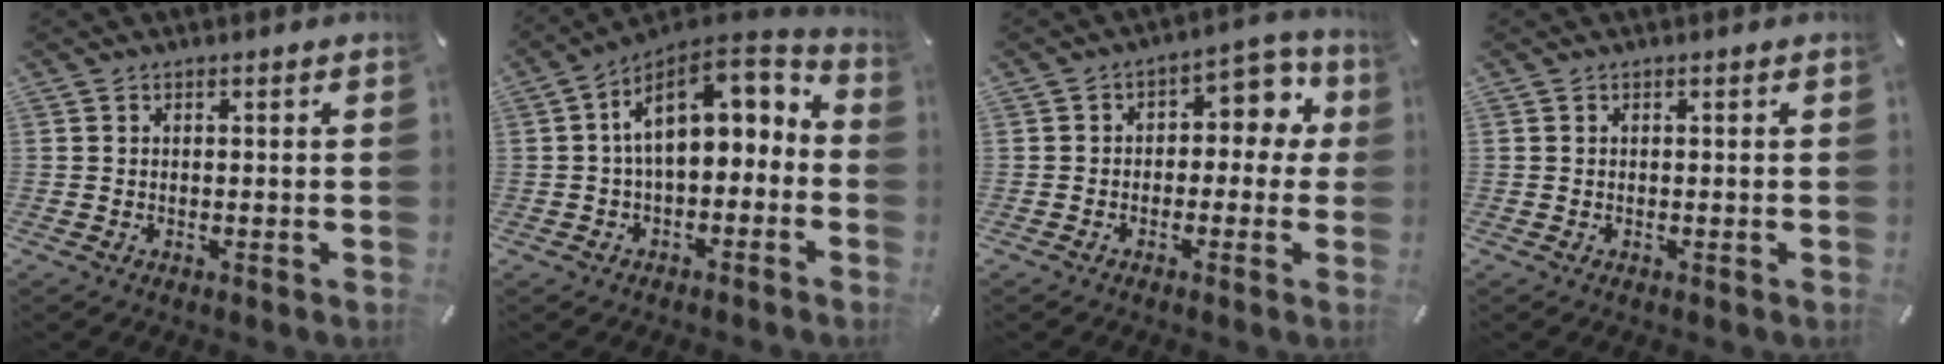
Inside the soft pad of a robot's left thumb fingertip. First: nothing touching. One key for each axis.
{"total": 12.9, "fx": 3.3, "fy": 7.6, "fz": 9.9, "tx": -0.156, "ty": -0.030, "tz": 0.061}
{"total": 7.6, "fx": 1.2, "fy": 5.2, "fz": 5.4, "tx": -0.064, "ty": -0.005, "tz": 0.013}
{"total": 0.0}